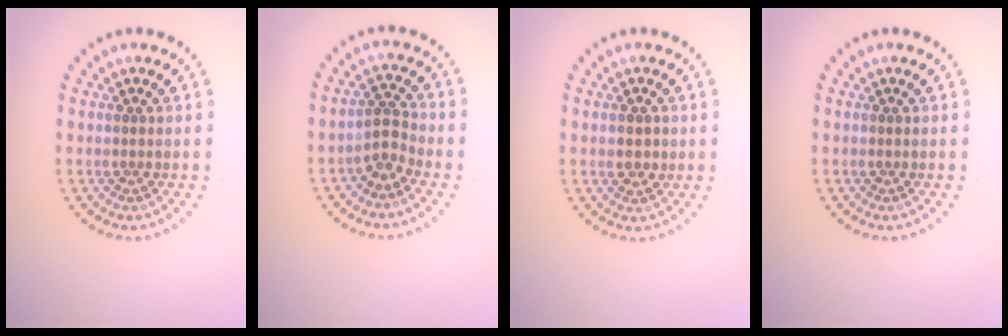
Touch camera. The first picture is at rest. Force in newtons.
{"total": 1.9, "press": 1.4, "slide": 1.2}
{"total": 1.3, "press": 1.3, "slide": 0.3}
{"total": 0.0}